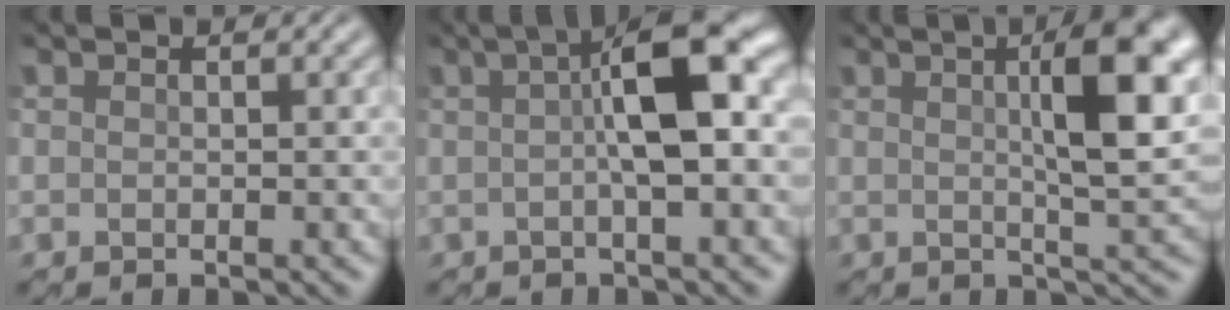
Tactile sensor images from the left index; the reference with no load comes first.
{"total": 8.0, "force": [1.3, 2.2, 7.6], "torque": [-0.131, 0.021, 0.016]}
{"total": 7.0, "force": [2.0, 1.4, 6.6], "torque": [-0.102, 0.013, 0.032]}